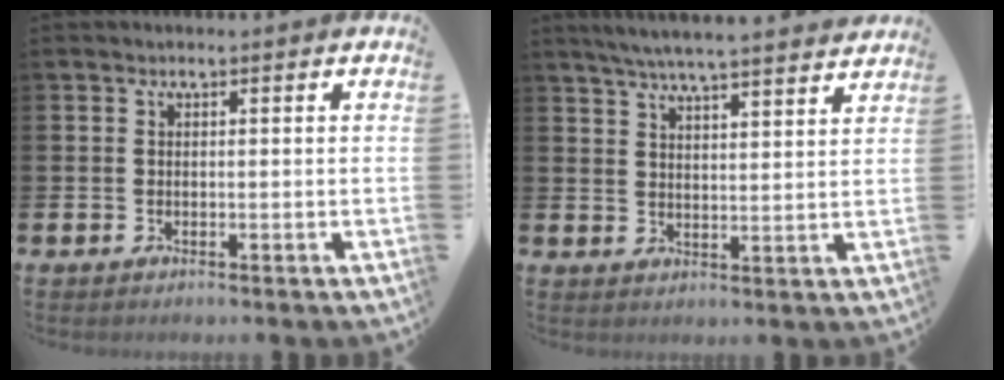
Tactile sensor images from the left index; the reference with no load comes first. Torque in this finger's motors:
{"motor_torque": [1.01, -1.12, 0.69, 0.07]}